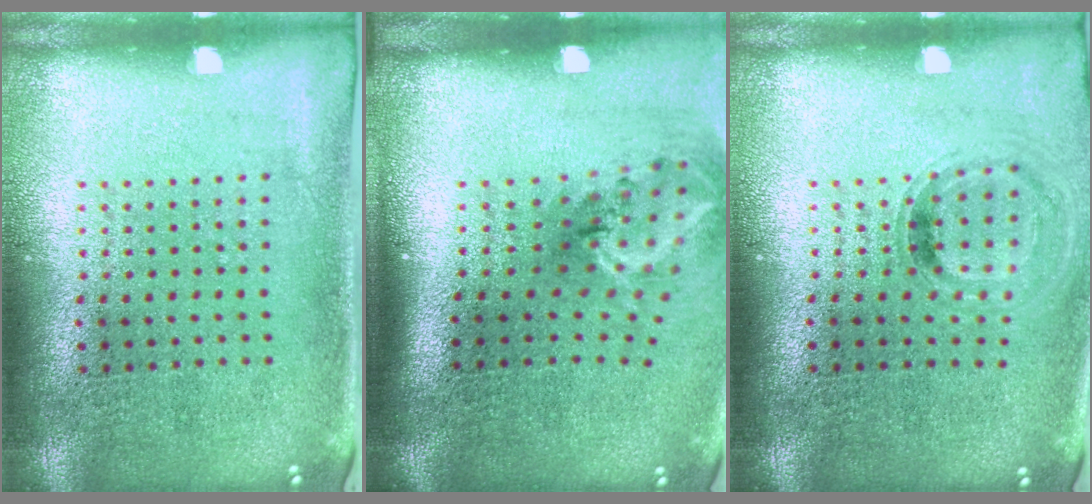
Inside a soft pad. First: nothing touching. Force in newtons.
{"total": 2.0, "press": 1.4, "slide": 1.5}
{"total": 0.9, "press": 0.9, "slide": 0.1}